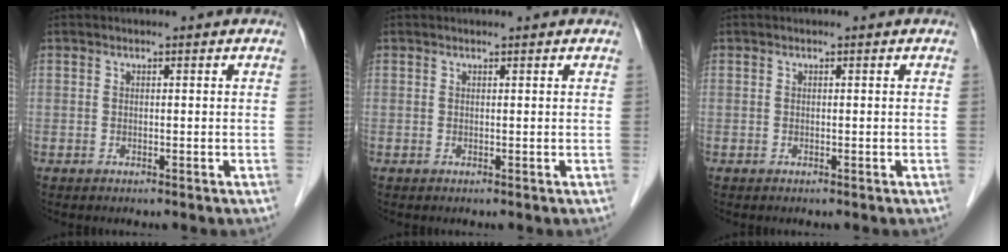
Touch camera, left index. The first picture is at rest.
{"total": 0.7, "force": [0.6, 0.0, 0.1], "torque": [-0.006, 0.002, 0.008]}
{"total": 0.0}